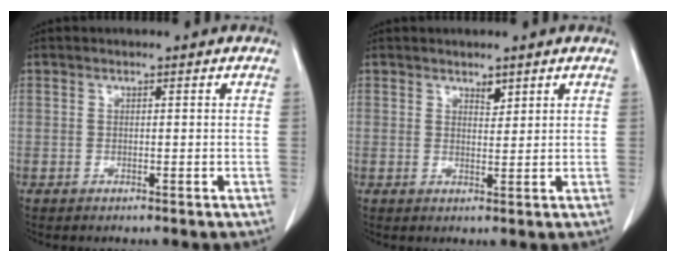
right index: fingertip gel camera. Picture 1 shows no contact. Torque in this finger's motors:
{"motor_torque": [-0.18, 0.25, 0.00, 0.01]}